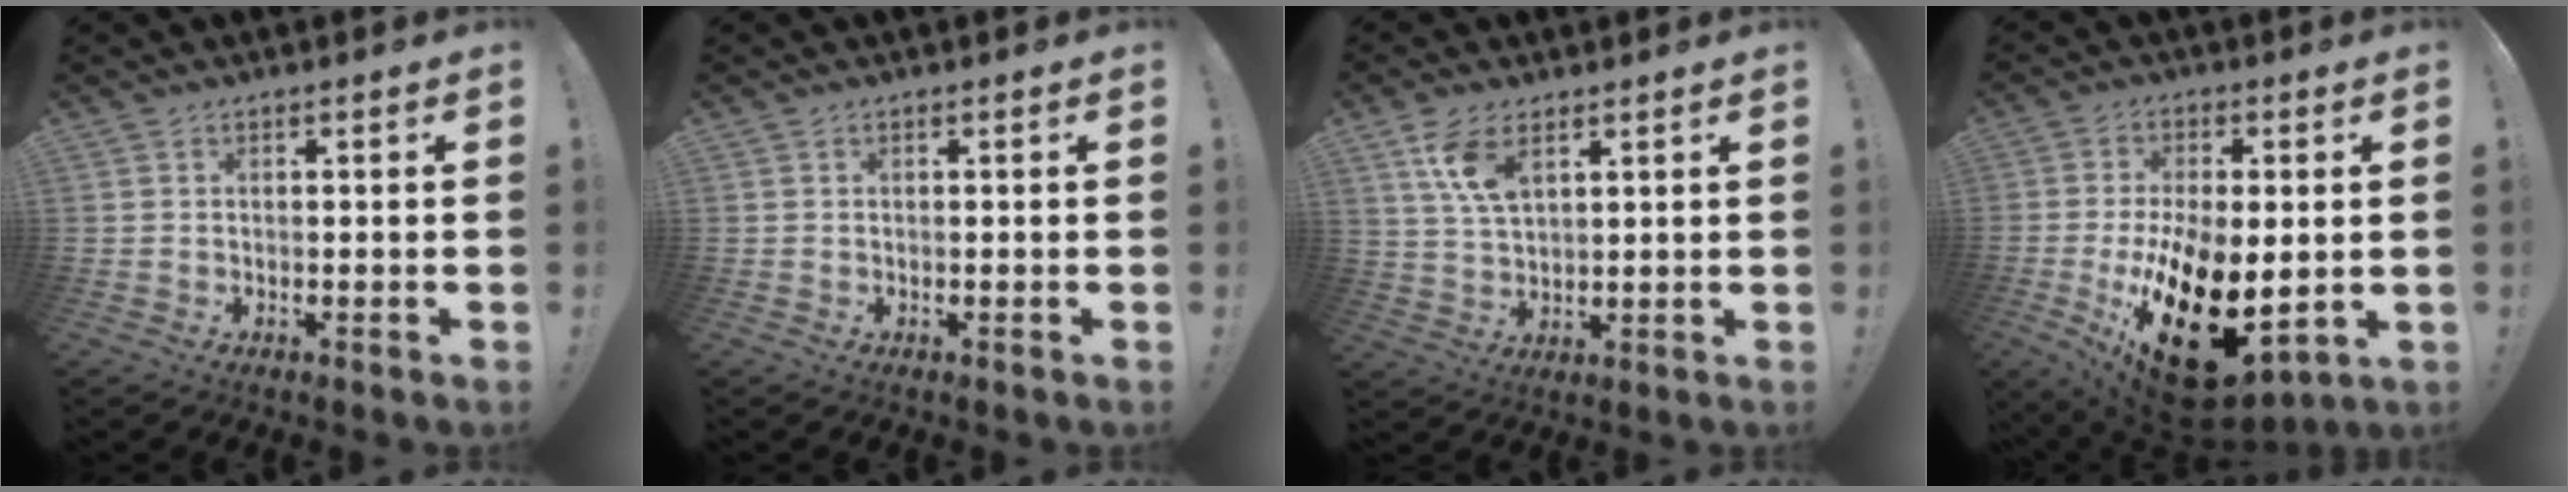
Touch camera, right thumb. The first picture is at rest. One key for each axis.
{"total": 0.0}
{"total": 8.8, "fx": 4.7, "fy": 4.3, "fz": 6.0, "tx": -0.125, "ty": -0.019, "tz": 0.087}
{"total": 25.5, "fx": -5.8, "fy": 13.2, "fz": 21.0, "tx": -0.344, "ty": 0.008, "tz": -0.068}